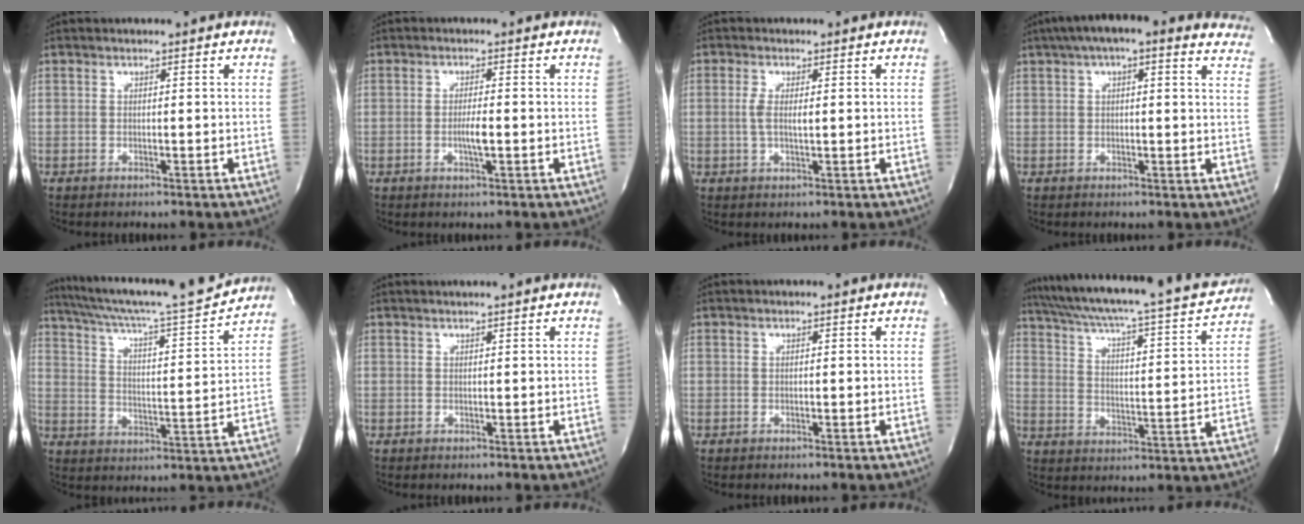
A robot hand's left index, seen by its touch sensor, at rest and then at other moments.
{"total": 2.3, "force": [-0.7, 0.1, 2.1], "torque": [-0.047, -0.010, -0.010]}
{"total": 2.4, "force": [0.0, 0.6, 2.3], "torque": [-0.053, -0.007, 0.004]}
{"total": 17.5, "force": [13.8, 4.5, 9.9], "torque": [-0.141, 0.044, 0.159]}
{"total": 18.3, "force": [17.0, -0.7, 6.9], "torque": [-0.127, -0.034, 0.252]}
{"total": 1.1, "force": [0.9, -0.4, 0.4], "torque": [-0.013, 0.000, 0.023]}
{"total": 0.0}
{"total": 25.2, "force": [22.1, 2.8, 11.6], "torque": [-0.191, -0.033, 0.294]}